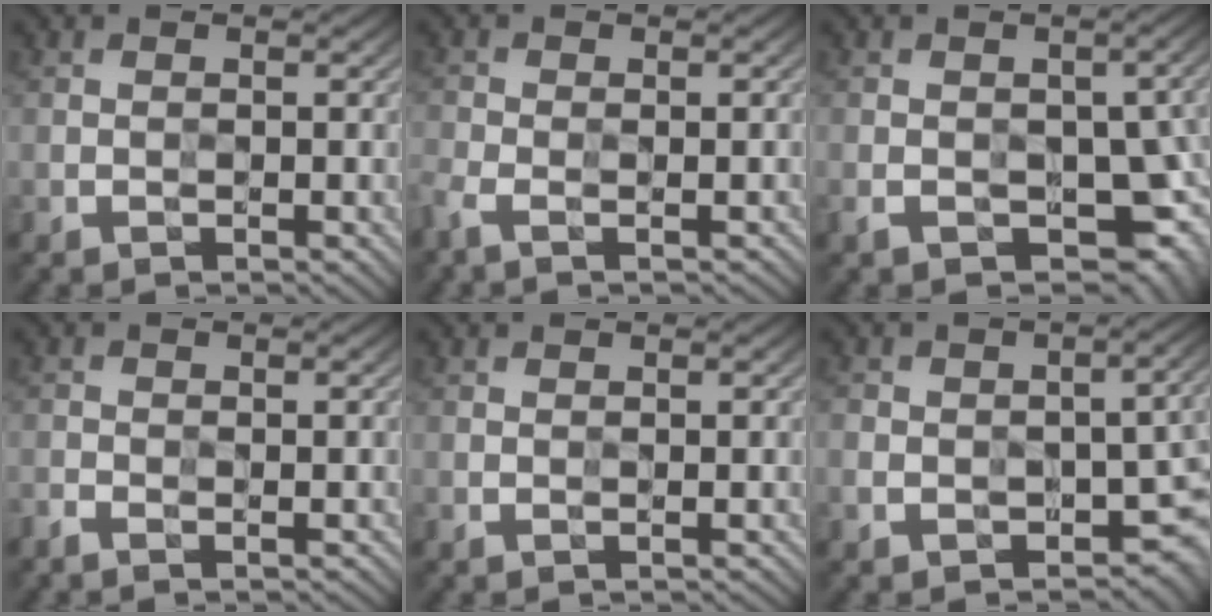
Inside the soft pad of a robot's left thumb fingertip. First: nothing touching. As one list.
[{"total": 3.2, "force": [-2.2, 1.0, 2.0], "torque": [-0.045, -0.010, -0.048]}, {"total": 9.6, "force": [-3.4, 5.5, 7.1], "torque": [-0.105, -0.022, -0.044]}, {"total": 1.9, "force": [-1.6, 0.5, 0.9], "torque": [-0.016, -0.006, -0.031]}, {"total": 0.0}, {"total": 8.7, "force": [-3.6, 5.3, 5.9], "torque": [-0.093, -0.030, -0.054]}]